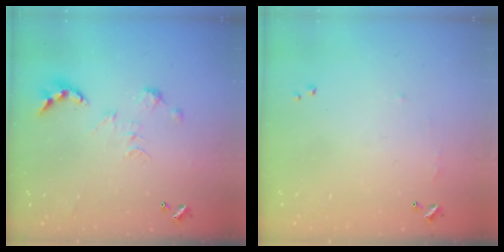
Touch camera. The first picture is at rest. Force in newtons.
{"total": 5.2, "press": 5.1, "slide": 0.6}